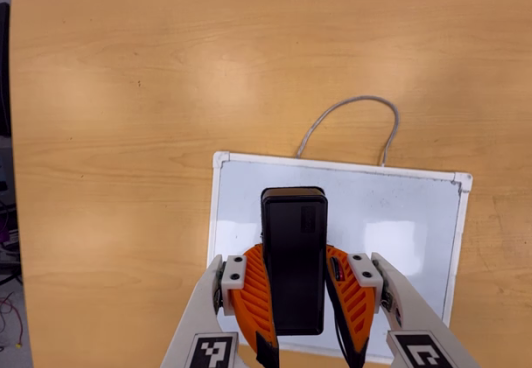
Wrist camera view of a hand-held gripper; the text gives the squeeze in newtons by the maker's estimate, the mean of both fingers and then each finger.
{"total": 8.7, "left": 7.5, "right": 10.0}